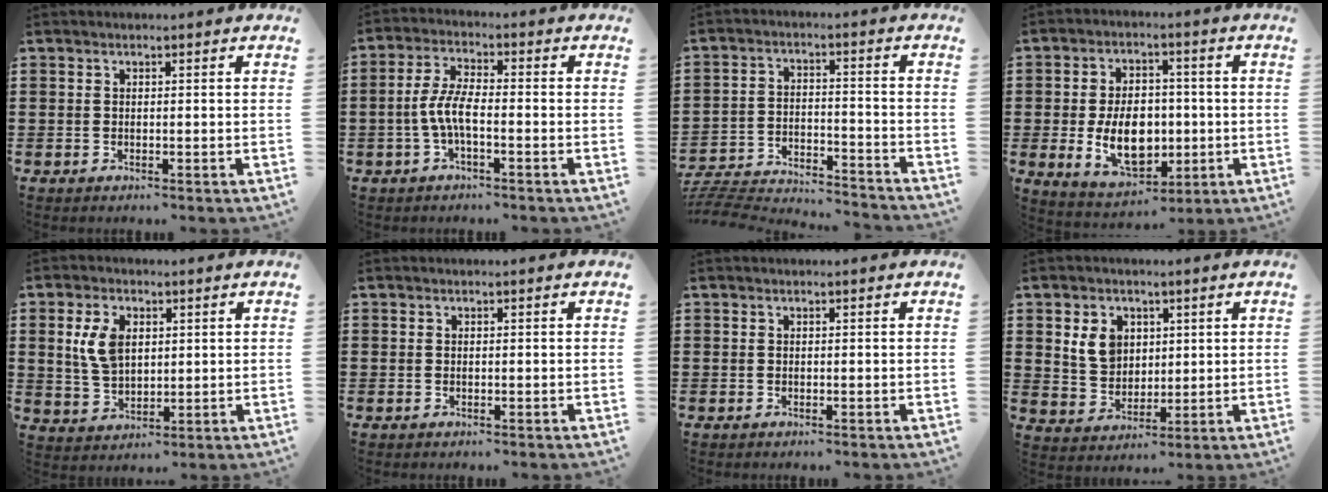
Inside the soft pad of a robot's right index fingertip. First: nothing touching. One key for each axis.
{"total": 5.3, "fx": -1.7, "fy": 1.5, "fz": 4.8, "tx": -0.120, "ty": -0.010, "tz": -0.040}
{"total": 5.2, "fx": -5.1, "fy": 0.4, "fz": 0.9, "tx": -0.029, "ty": -0.006, "tz": -0.109}
{"total": 10.3, "fx": -1.4, "fy": 6.8, "fz": 7.7, "tx": -0.147, "ty": -0.002, "tz": -0.031}
{"total": 6.5, "fx": 1.7, "fy": 4.2, "fz": 4.7, "tx": -0.118, "ty": 0.009, "tz": 0.026}
{"total": 0.0}
{"total": 0.0}
{"total": 6.1, "fx": 2.2, "fy": 4.9, "fz": 2.8, "tx": -0.068, "ty": 0.012, "tz": 0.039}